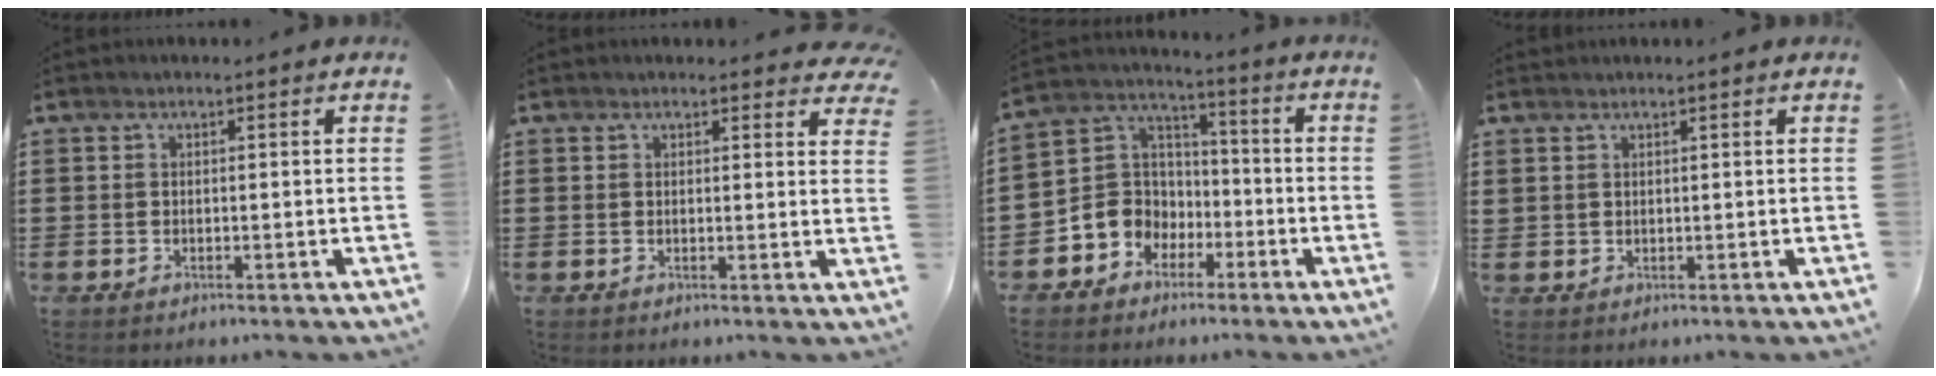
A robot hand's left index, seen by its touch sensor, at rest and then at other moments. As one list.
[{"total": 1.7, "force": [1.6, 0.5, 0.4], "torque": [-0.005, -0.001, 0.030]}, {"total": 6.7, "force": [-2.5, 6.2, 0.6], "torque": [-0.059, 0.001, -0.055]}, {"total": 1.1, "force": [1.0, 0.6, 0.0], "torque": [-0.003, 0.002, 0.020]}]